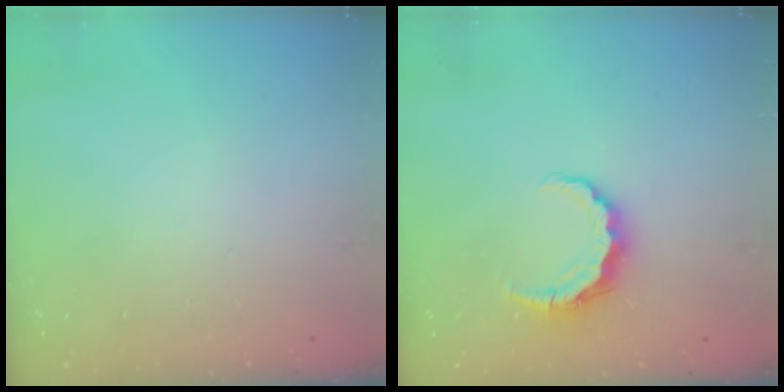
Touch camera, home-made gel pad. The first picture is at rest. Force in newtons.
{"total": 7.4, "press": 7.4, "slide": 0.6}